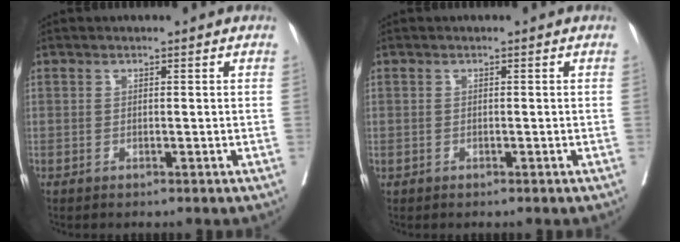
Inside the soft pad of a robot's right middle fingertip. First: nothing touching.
{"total": 0.0}